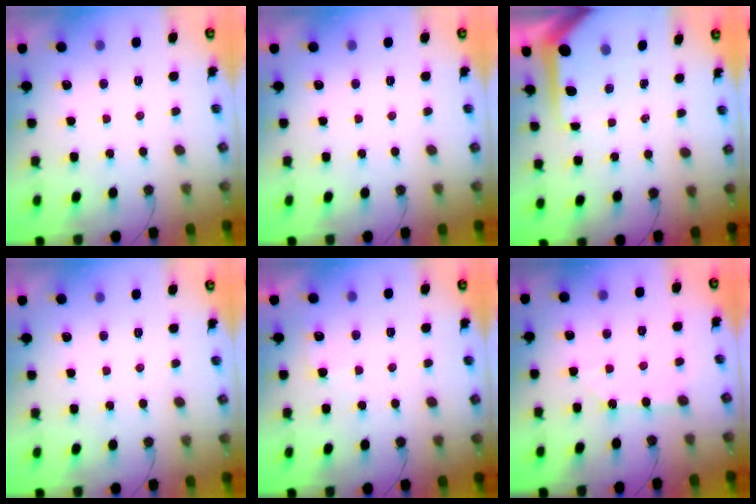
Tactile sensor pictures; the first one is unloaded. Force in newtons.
{"total": 0.0}
{"total": 7.5, "press": 7.4, "slide": 0.9}
{"total": 0.0}
{"total": 3.9, "press": 3.9, "slide": 0.6}
{"total": 4.5, "press": 4.4, "slide": 0.6}